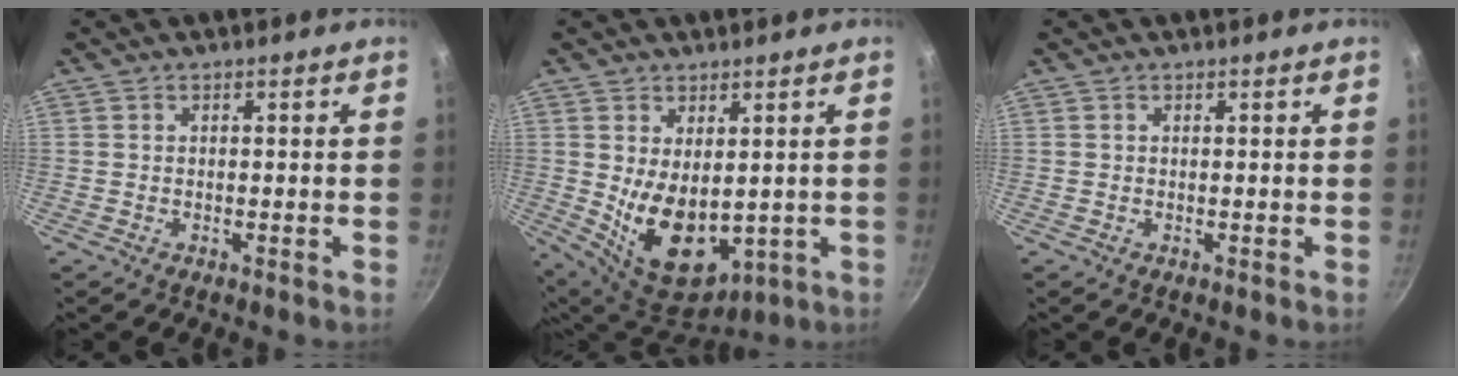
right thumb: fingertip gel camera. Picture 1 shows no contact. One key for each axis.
{"total": 13.3, "fx": -0.7, "fy": 7.9, "fz": 10.7, "tx": -0.162, "ty": -0.019, "tz": 0.023}
{"total": 0.0}